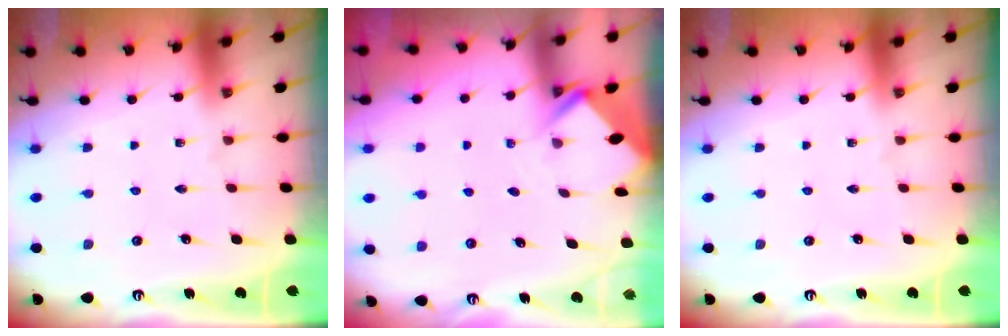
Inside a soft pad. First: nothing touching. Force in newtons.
{"total": 2.6, "press": 2.6, "slide": 0.2}
{"total": 0.0}